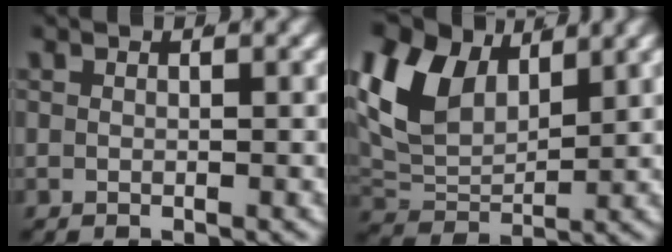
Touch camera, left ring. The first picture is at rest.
{"total": 10.1, "force": [3.3, 7.2, 6.3], "torque": [-0.144, -0.013, 0.062]}